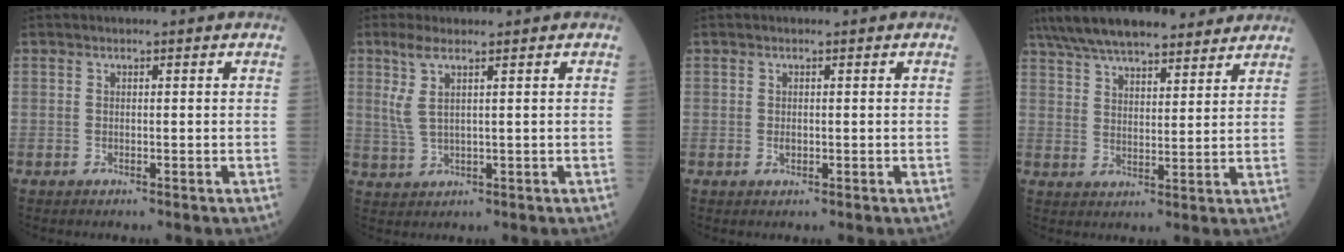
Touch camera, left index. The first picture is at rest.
{"total": 3.9, "force": [1.9, 0.4, 3.4], "torque": [-0.085, 0.006, 0.049]}
{"total": 0.7, "force": [-0.2, 0.5, 0.4], "torque": [-0.005, 0.001, -0.004]}
{"total": 18.3, "force": [15.4, 4.4, 8.8], "torque": [-0.157, 0.047, 0.238]}